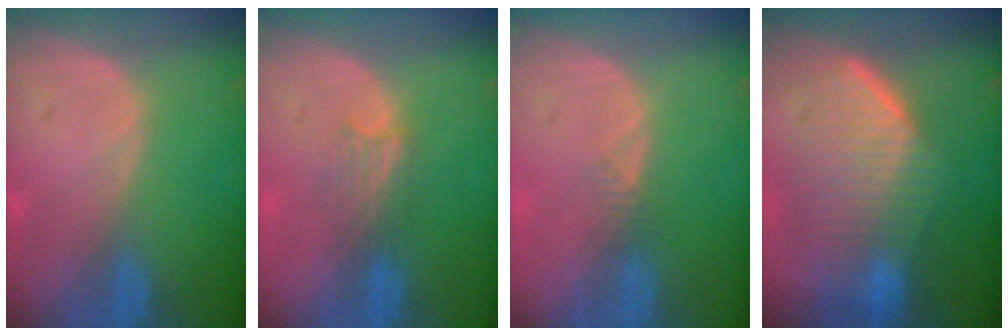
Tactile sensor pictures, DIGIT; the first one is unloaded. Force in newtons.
{"total": 3.2, "press": 2.9, "slide": 1.4}
{"total": 1.2, "press": 1.0, "slide": 0.6}
{"total": 9.5, "press": 9.1, "slide": 3.0}